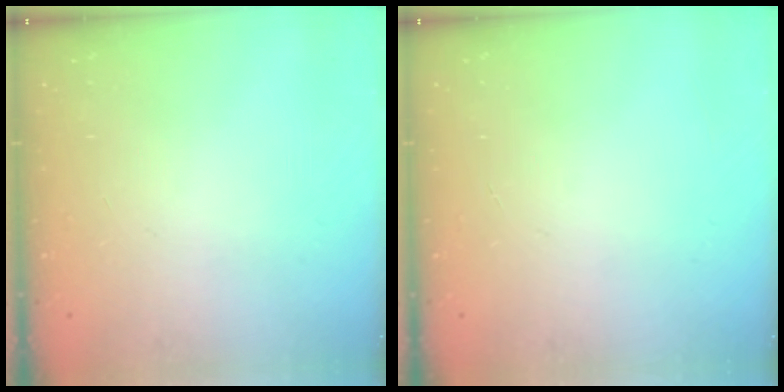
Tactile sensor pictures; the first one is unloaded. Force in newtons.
{"total": 0.0}